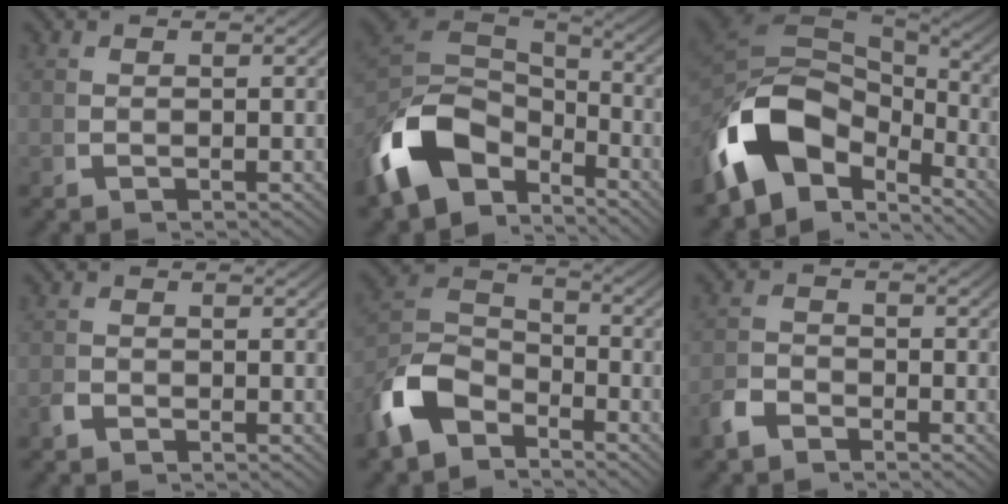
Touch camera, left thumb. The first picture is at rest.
{"total": 12.8, "force": [-2.6, 8.9, 8.9], "torque": [-0.214, -0.042, -0.030]}
{"total": 17.4, "force": [-1.9, 12.0, 12.4], "torque": [-0.271, -0.044, -0.016]}
{"total": 0.9, "force": [-0.7, 0.5, 0.1], "torque": [-0.003, -0.004, -0.016]}
{"total": 7.9, "force": [-2.8, 5.6, 4.7], "torque": [-0.103, -0.018, -0.050]}
{"total": 2.4, "force": [-1.9, 1.3, 0.5], "torque": [-0.009, -0.008, -0.038]}